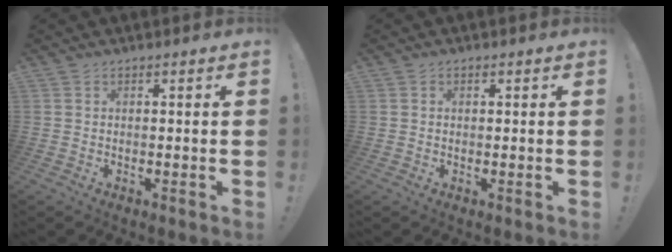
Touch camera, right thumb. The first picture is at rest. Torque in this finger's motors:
{"motor_torque": [-0.03, -0.10, -0.12, 0.05, -0.02]}